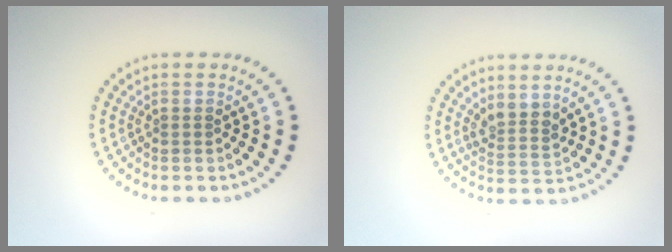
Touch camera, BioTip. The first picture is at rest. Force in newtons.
{"total": 2.4, "press": 1.9, "slide": 1.5}